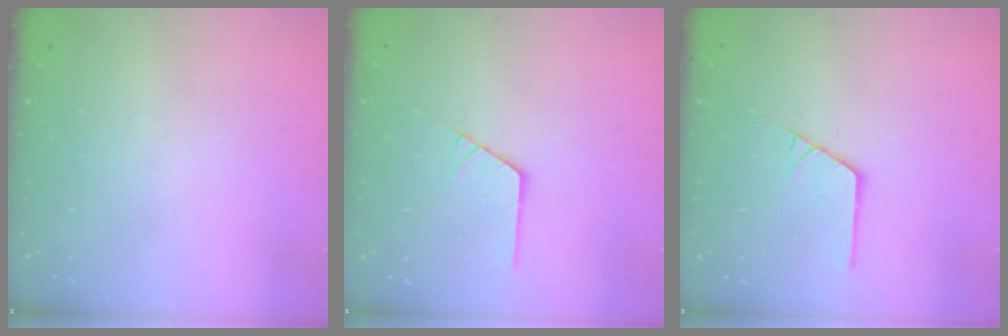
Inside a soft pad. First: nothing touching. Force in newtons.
{"total": 1.0, "press": 1.0, "slide": 0.1}
{"total": 1.8, "press": 1.8, "slide": 0.2}